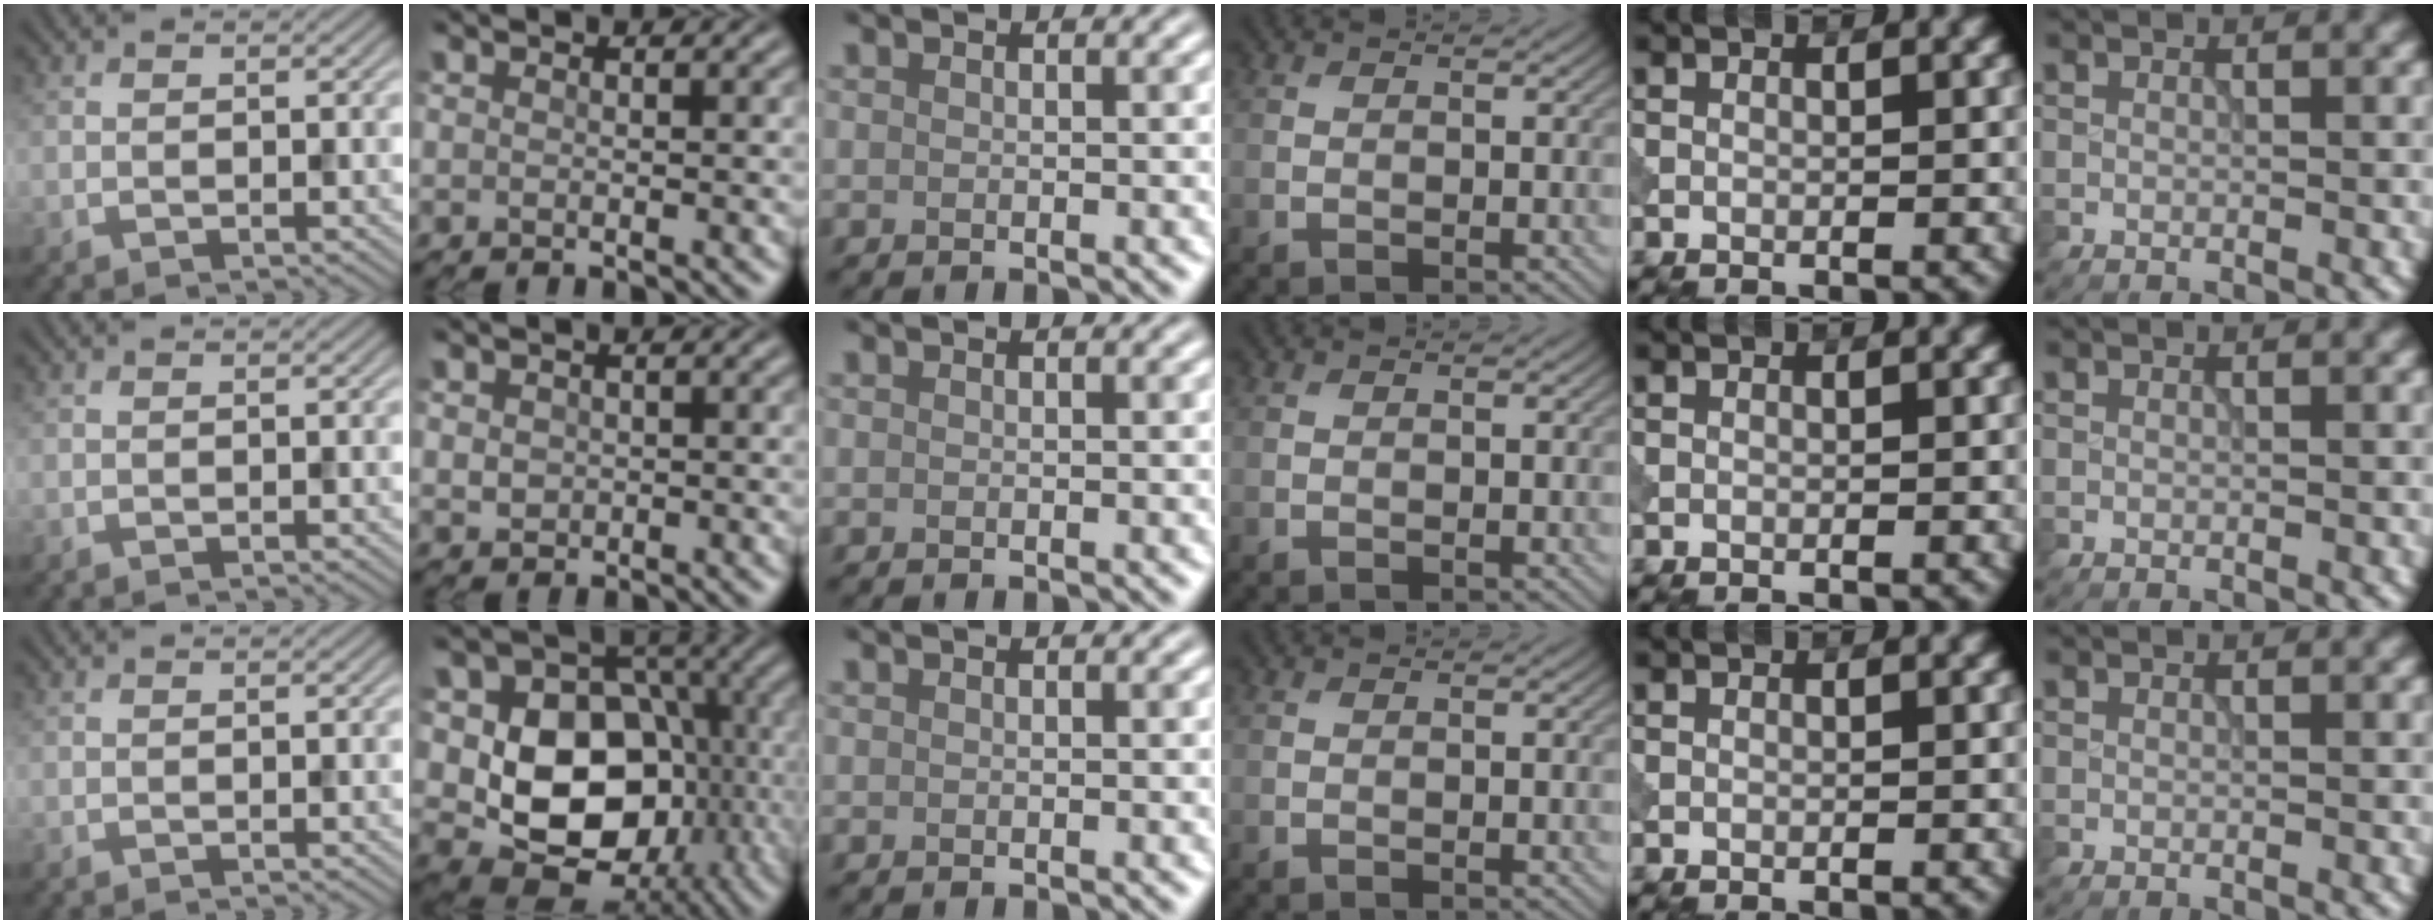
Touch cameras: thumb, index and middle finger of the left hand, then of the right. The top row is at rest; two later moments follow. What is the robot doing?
{"motion": "press", "object": "tv remote"}